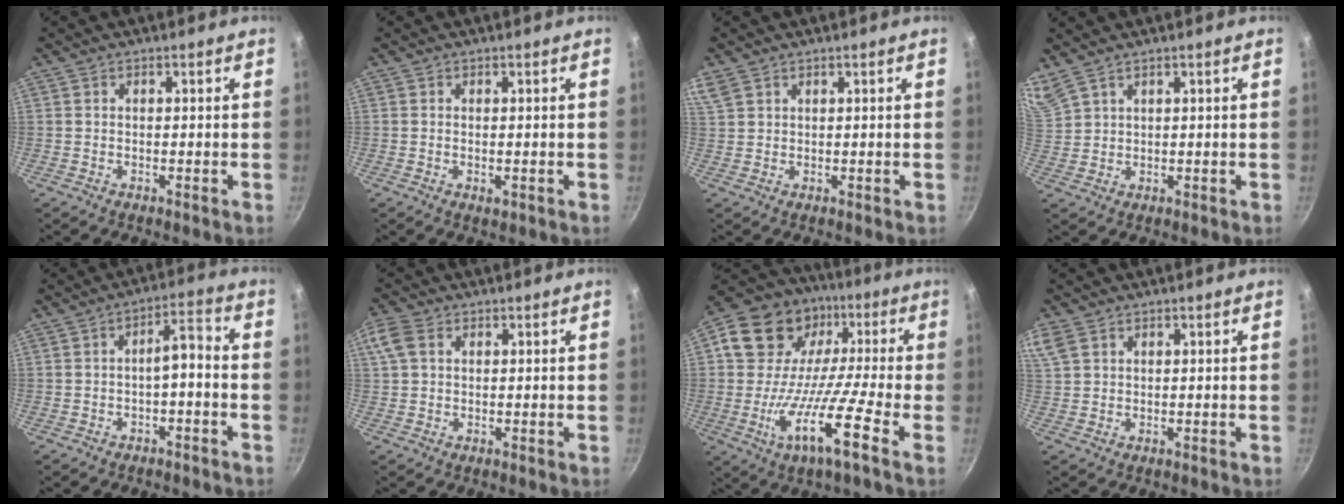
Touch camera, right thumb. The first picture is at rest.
{"total": 1.1, "force": [-0.1, 0.6, 0.9], "torque": [-0.015, -0.003, 0.000]}
{"total": 5.1, "force": [3.2, 3.2, 2.4], "torque": [-0.050, 0.013, 0.071]}
{"total": 6.1, "force": [4.9, 2.3, 2.9], "torque": [-0.065, 0.001, 0.109]}
{"total": 5.0, "force": [-1.6, 1.7, 4.5], "torque": [-0.073, 0.037, -0.019]}
{"total": 4.7, "force": [1.6, 3.3, 3.0], "torque": [-0.062, 0.010, 0.030]}
{"total": 19.5, "force": [-5.2, 10.0, 15.9], "torque": [-0.267, 0.044, -0.116]}
{"total": 6.3, "force": [3.4, 4.1, 3.3], "torque": [-0.073, 0.015, 0.075]}